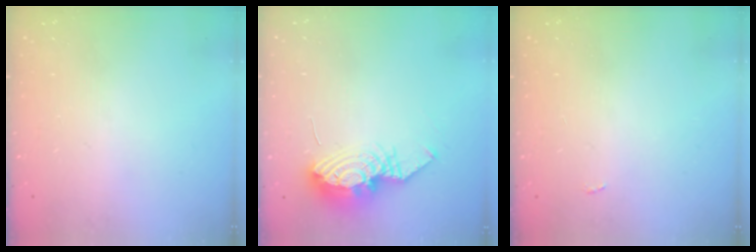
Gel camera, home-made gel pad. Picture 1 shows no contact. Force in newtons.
{"total": 9.7, "press": 9.6, "slide": 0.9}
{"total": 2.2, "press": 2.2, "slide": 0.3}